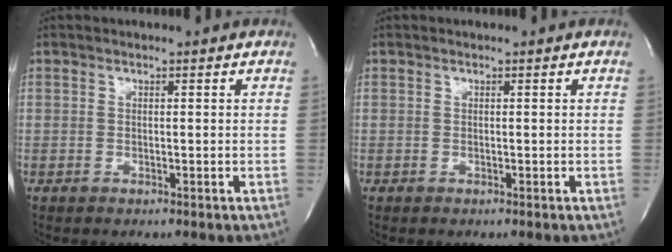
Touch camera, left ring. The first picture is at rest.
{"total": 0.0}